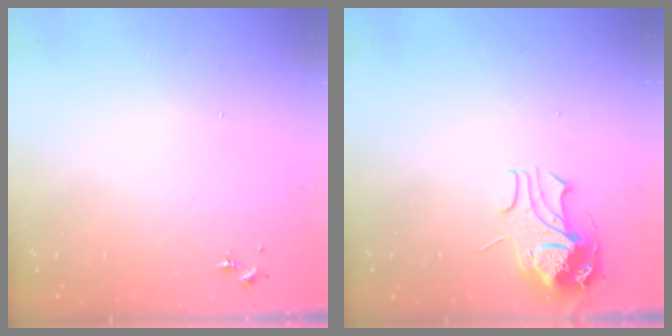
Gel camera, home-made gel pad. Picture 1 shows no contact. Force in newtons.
{"total": 11.0, "press": 10.9, "slide": 1.1}